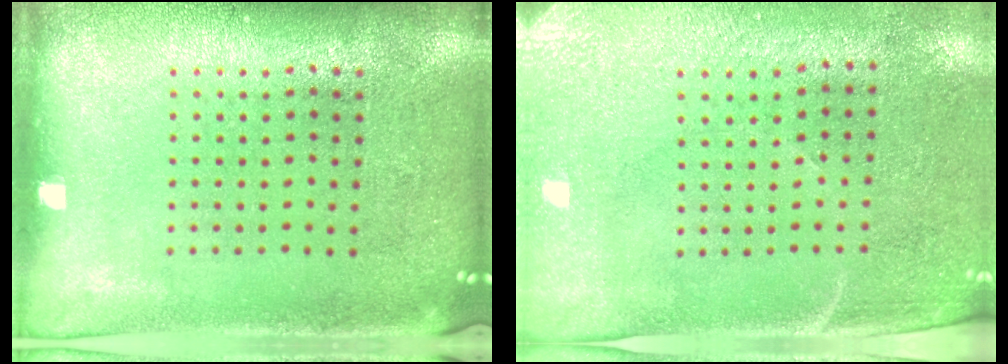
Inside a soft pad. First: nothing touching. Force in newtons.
{"total": 2.9, "press": 2.5, "slide": 1.5}